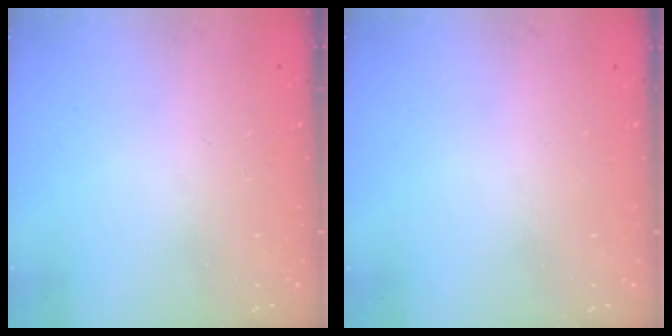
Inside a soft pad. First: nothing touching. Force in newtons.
{"total": 0.0}